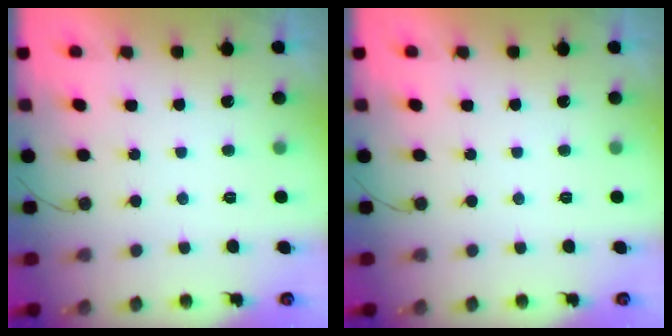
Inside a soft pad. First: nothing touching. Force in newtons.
{"total": 0.0}